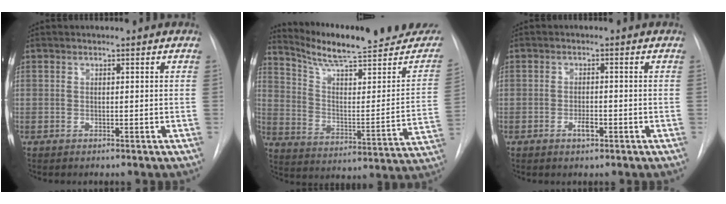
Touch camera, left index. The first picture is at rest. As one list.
[{"total": 23.1, "force": [20.6, 2.6, 10.2], "torque": [-0.151, -0.058, 0.285]}, {"total": 2.1, "force": [-1.1, 0.8, 1.6], "torque": [-0.028, 0.002, -0.017]}]